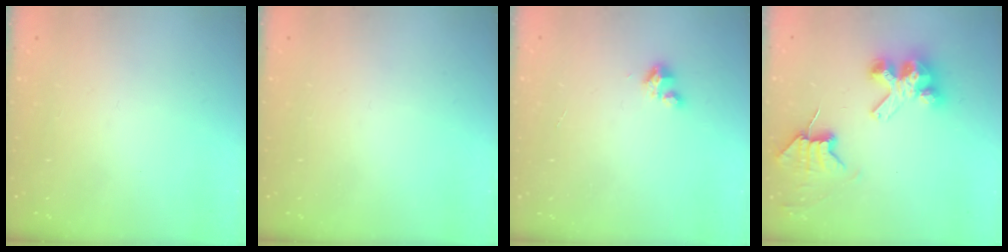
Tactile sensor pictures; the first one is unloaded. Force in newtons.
{"total": 0.0}
{"total": 3.1, "press": 3.1, "slide": 0.3}
{"total": 8.6, "press": 8.6, "slide": 0.7}